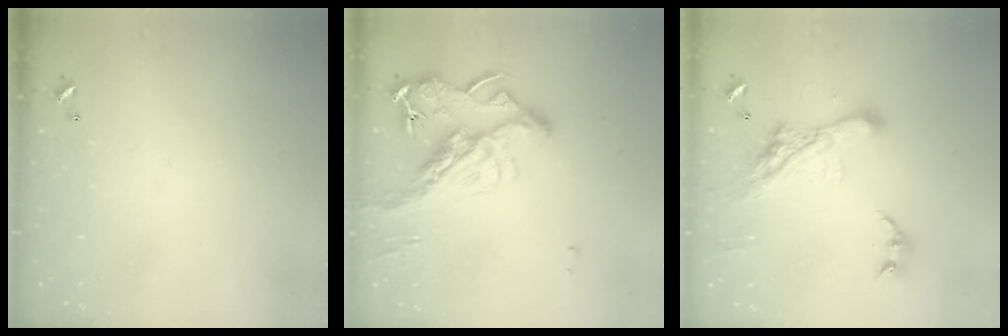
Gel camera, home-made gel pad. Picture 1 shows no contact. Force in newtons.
{"total": 16.1, "press": 16.0, "slide": 2.4}
{"total": 14.0, "press": 13.9, "slide": 1.7}